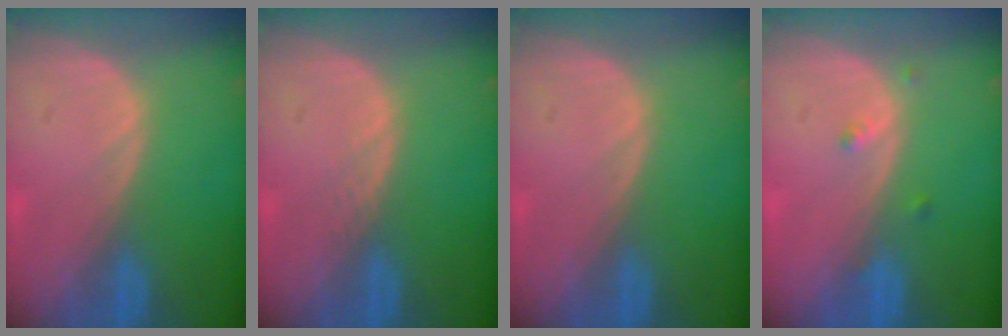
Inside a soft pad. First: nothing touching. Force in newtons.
{"total": 1.0, "press": 1.0, "slide": 0.1}
{"total": 0.0}
{"total": 1.6, "press": 1.3, "slide": 0.8}